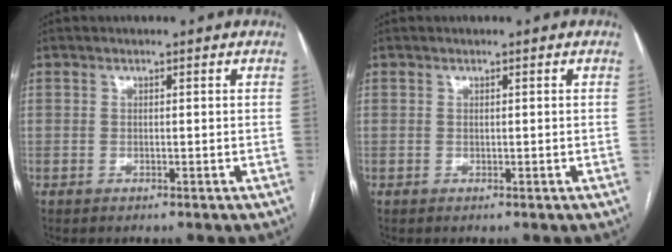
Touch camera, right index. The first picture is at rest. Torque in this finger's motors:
{"motor_torque": [0.19, -0.03, 0.00, 0.01]}